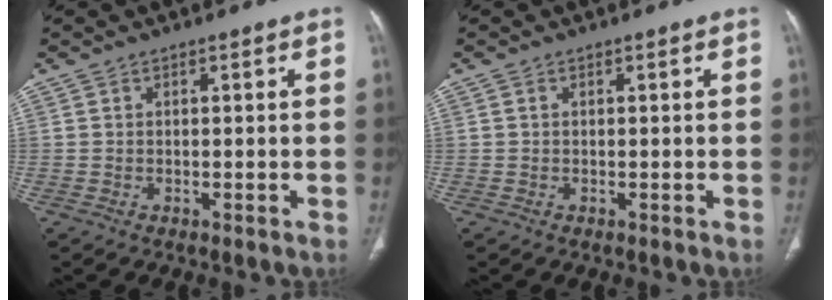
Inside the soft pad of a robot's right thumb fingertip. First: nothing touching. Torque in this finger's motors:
{"motor_torque": [-0.16, 0.36, -0.37, -0.18, 0.03]}